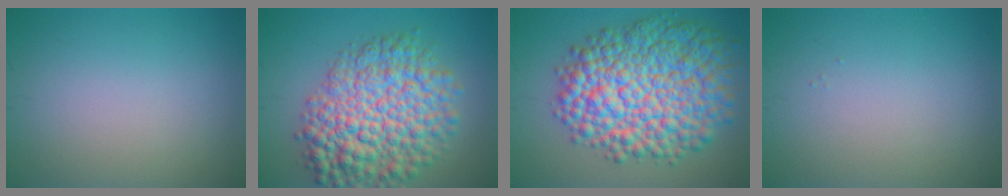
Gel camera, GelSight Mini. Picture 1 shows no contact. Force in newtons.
{"total": 9.9, "press": 9.9, "slide": 0.2}
{"total": 12.9, "press": 12.8, "slide": 0.3}
{"total": 0.0}